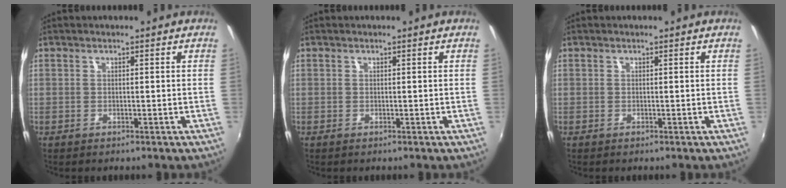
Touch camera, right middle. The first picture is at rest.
{"total": 0.0}
{"total": 0.0}